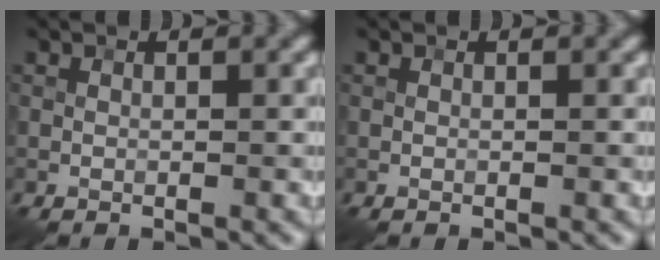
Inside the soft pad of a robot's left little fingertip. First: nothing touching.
{"total": 0.0}